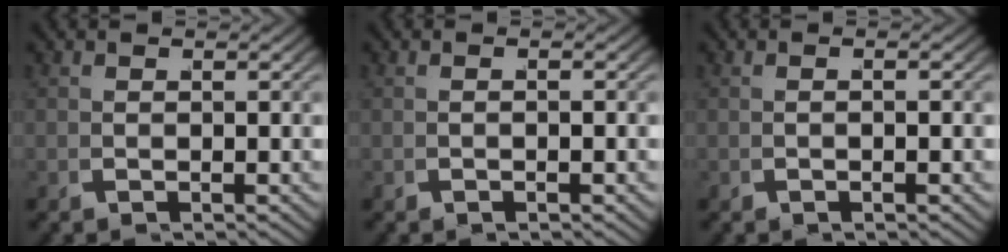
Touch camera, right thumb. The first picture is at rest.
{"total": 0.6, "force": [-0.5, 0.0, 0.4], "torque": [-0.007, 0.007, -0.010]}
{"total": 0.9, "force": [-0.5, 0.1, 0.7], "torque": [-0.015, 0.008, -0.010]}